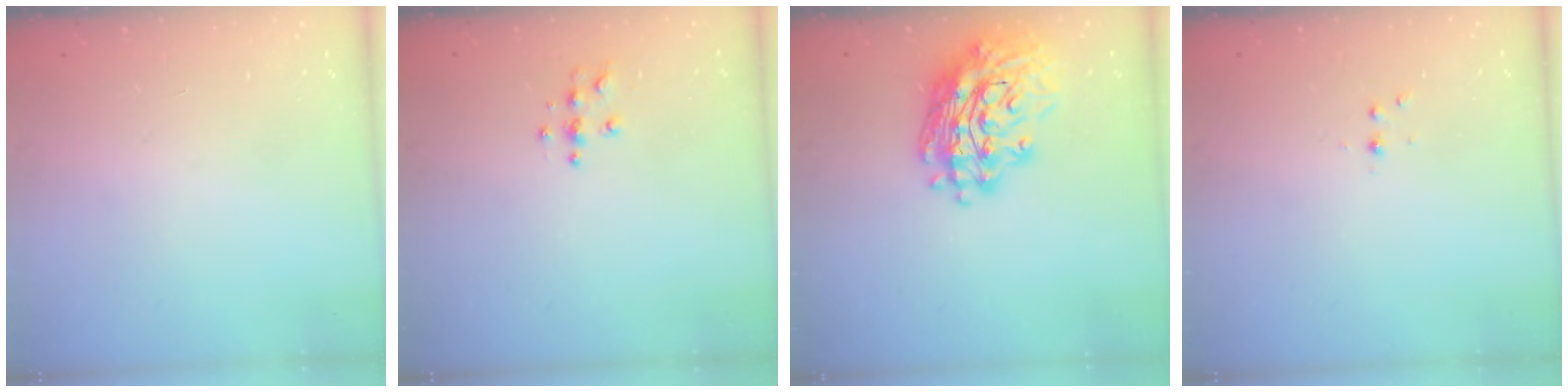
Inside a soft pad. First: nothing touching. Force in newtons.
{"total": 4.0, "press": 4.0, "slide": 0.3}
{"total": 18.1, "press": 17.6, "slide": 4.0}
{"total": 3.0, "press": 2.6, "slide": 1.5}